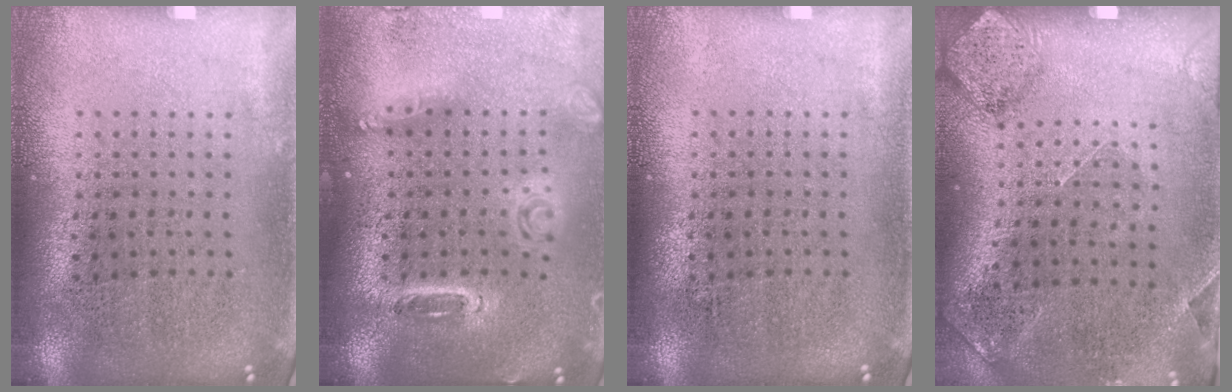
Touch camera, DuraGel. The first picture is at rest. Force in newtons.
{"total": 1.5, "press": 1.5, "slide": 0.2}
{"total": 0.0}
{"total": 1.7, "press": 1.4, "slide": 1.0}